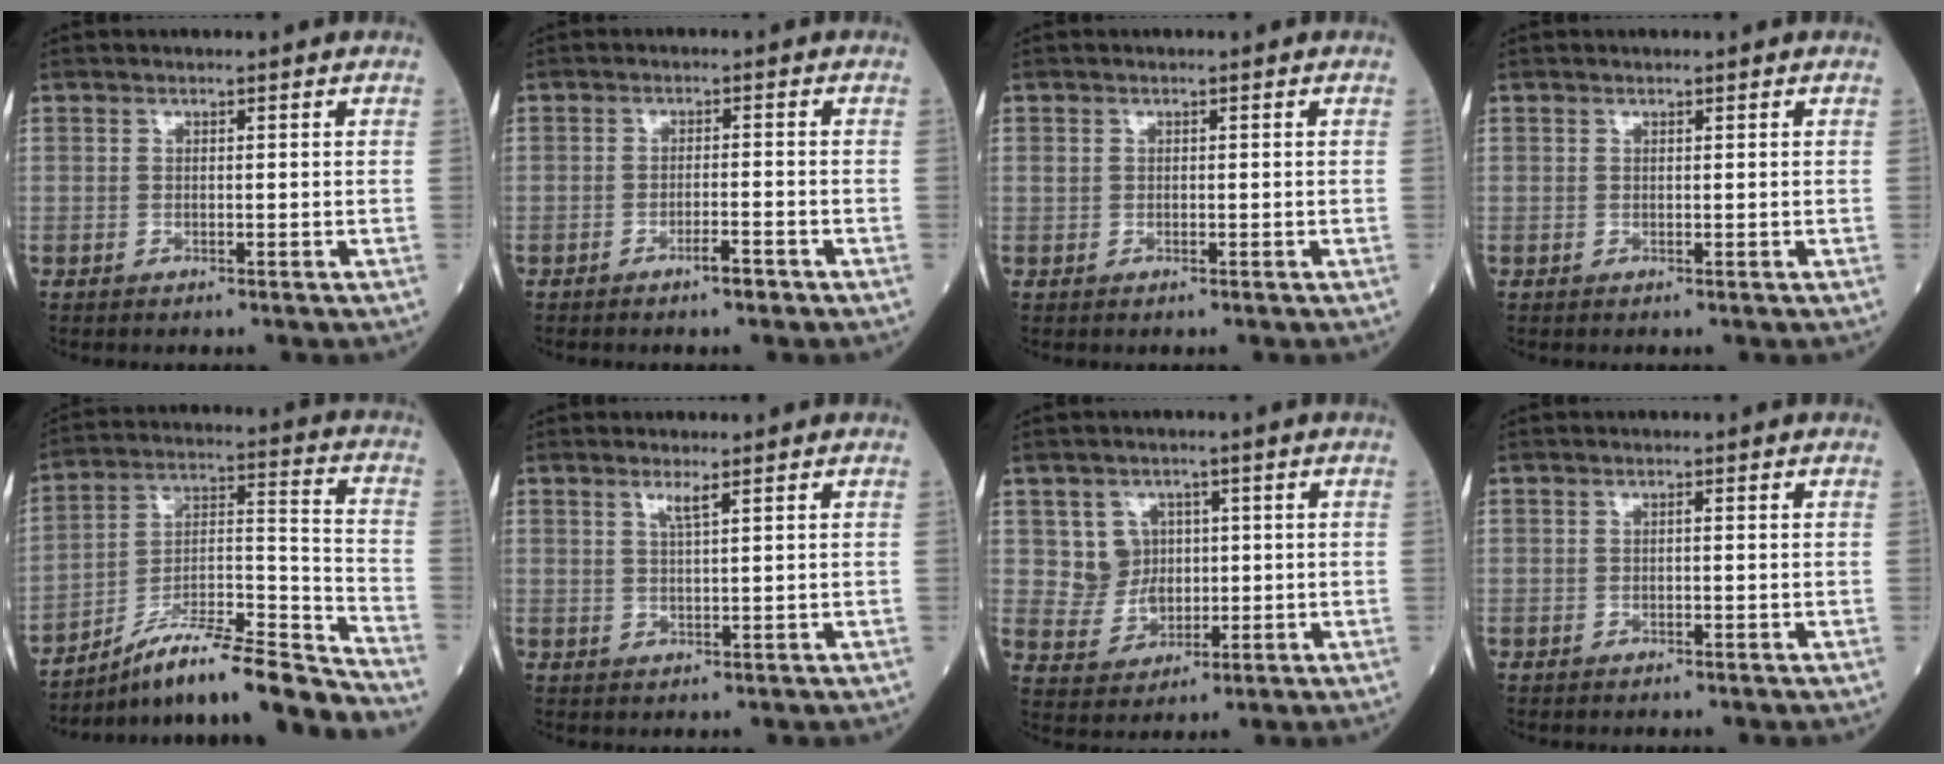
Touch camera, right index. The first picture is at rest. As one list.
[{"total": 2.5, "force": [-1.8, 0.1, 1.8], "torque": [-0.028, 0.001, -0.029]}, {"total": 0.9, "force": [-0.1, 0.6, 0.6], "torque": [-0.019, 0.002, -0.001]}, {"total": 0.0}, {"total": 18.1, "force": [-15.8, 0.0, 8.8], "torque": [-0.142, 0.030, -0.269]}, {"total": 2.0, "force": [1.2, -0.2, 1.5], "torque": [-0.032, -0.003, 0.024]}, {"total": 5.6, "force": [1.3, 5.2, 1.3], "torque": [-0.018, 0.012, 0.031]}, {"total": 0.0}]